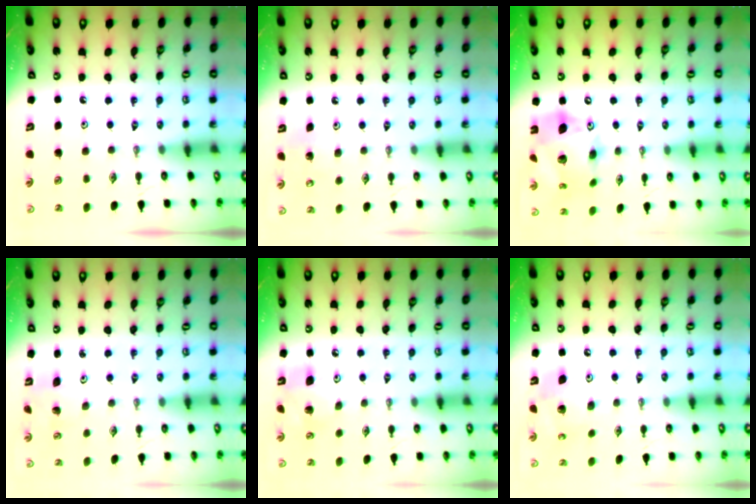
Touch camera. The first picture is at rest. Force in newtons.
{"total": 3.3, "press": 3.3, "slide": 0.3}
{"total": 17.1, "press": 17.0, "slide": 1.9}
{"total": 2.0, "press": 2.0, "slide": 0.1}
{"total": 9.8, "press": 9.8, "slide": 1.3}
{"total": 11.3, "press": 11.0, "slide": 2.2}